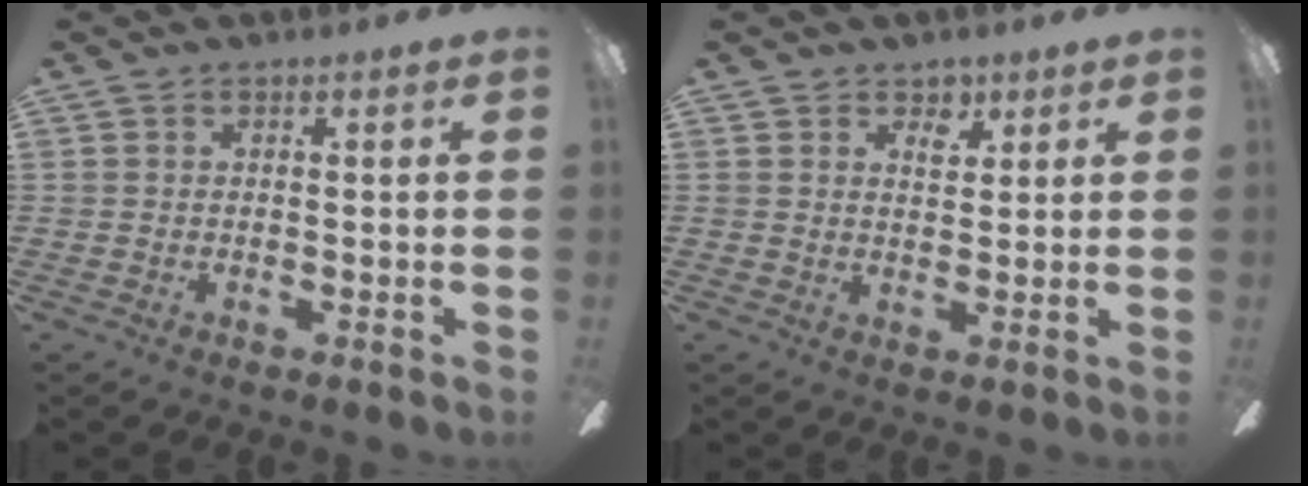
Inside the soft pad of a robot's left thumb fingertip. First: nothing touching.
{"total": 4.2, "force": [2.9, 2.5, 1.7], "torque": [-0.003, -0.012, 0.047]}